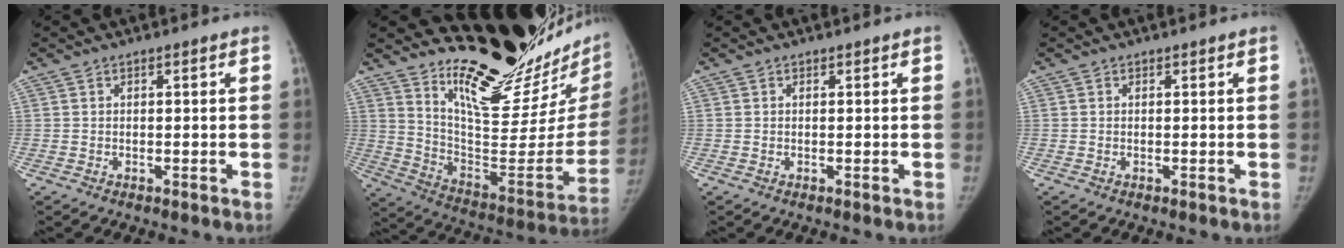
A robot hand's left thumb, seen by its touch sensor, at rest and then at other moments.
{"total": 29.1, "force": [24.0, 7.2, 14.8], "torque": [-0.182, -0.198, 0.341]}
{"total": 0.0}
{"total": 0.0}